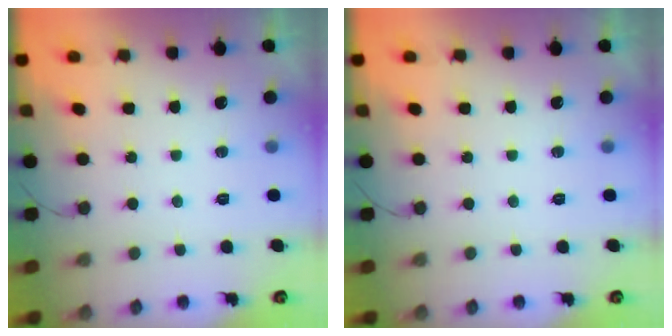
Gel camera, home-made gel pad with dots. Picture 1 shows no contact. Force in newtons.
{"total": 0.0}